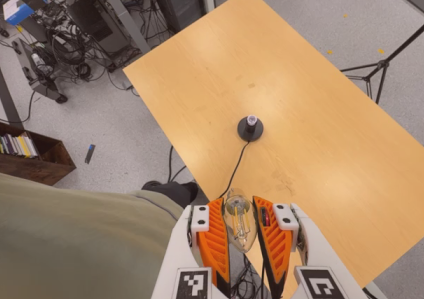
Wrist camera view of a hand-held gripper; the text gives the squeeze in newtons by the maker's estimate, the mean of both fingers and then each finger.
{"total": 21.8, "left": 24.5, "right": 19.2}